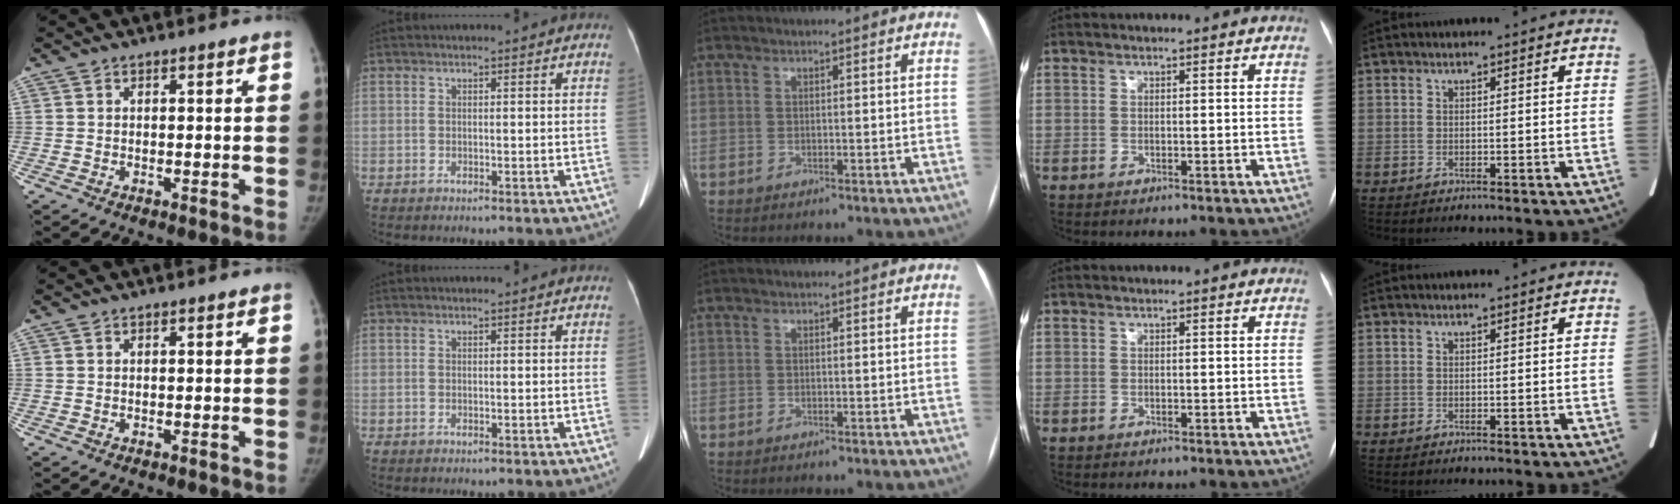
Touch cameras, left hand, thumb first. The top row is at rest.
{}